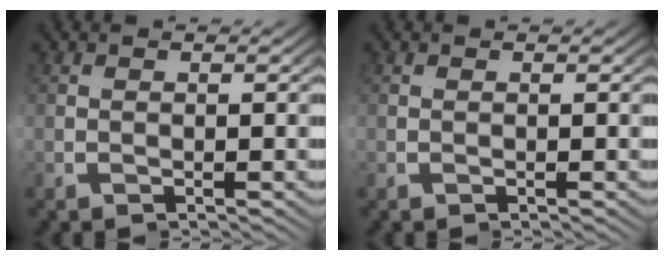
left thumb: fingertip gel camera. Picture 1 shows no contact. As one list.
[{"total": 0.0}]